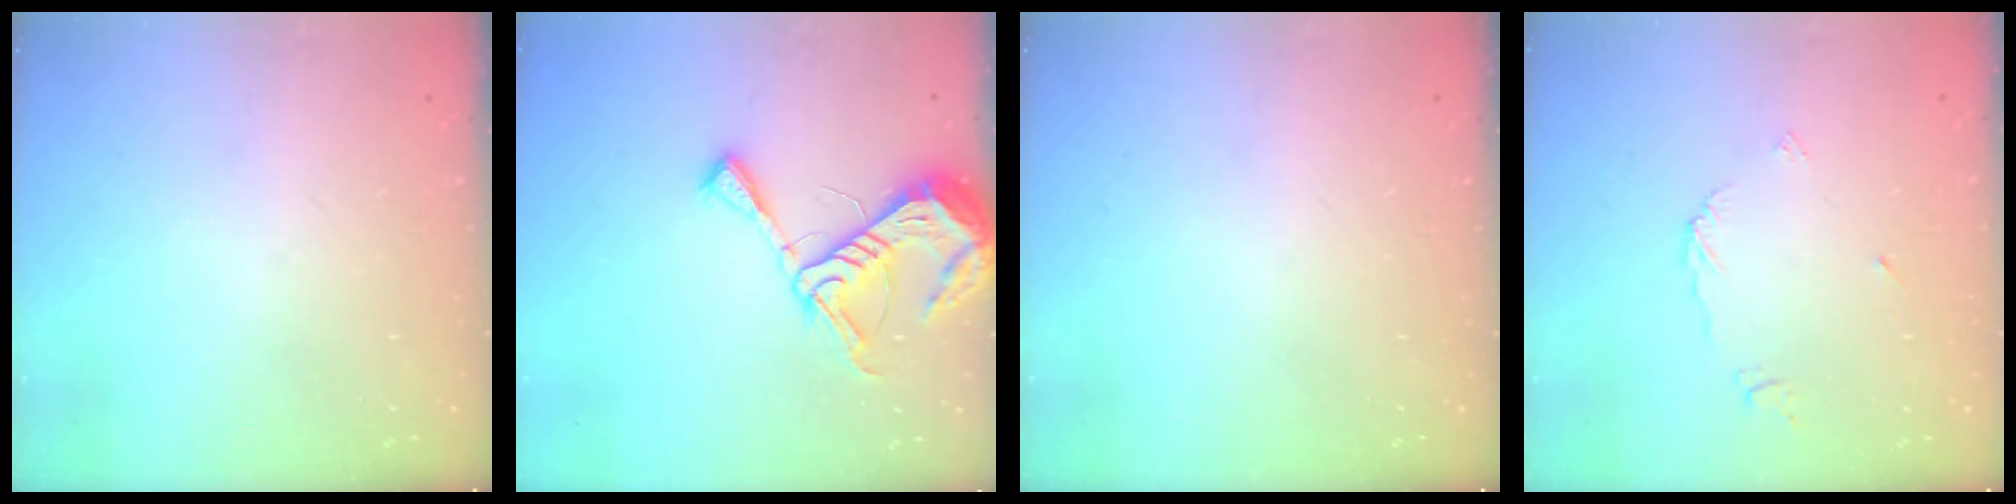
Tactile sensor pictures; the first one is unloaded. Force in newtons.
{"total": 10.5, "press": 10.4, "slide": 1.1}
{"total": 0.0}
{"total": 5.2, "press": 5.2, "slide": 0.3}